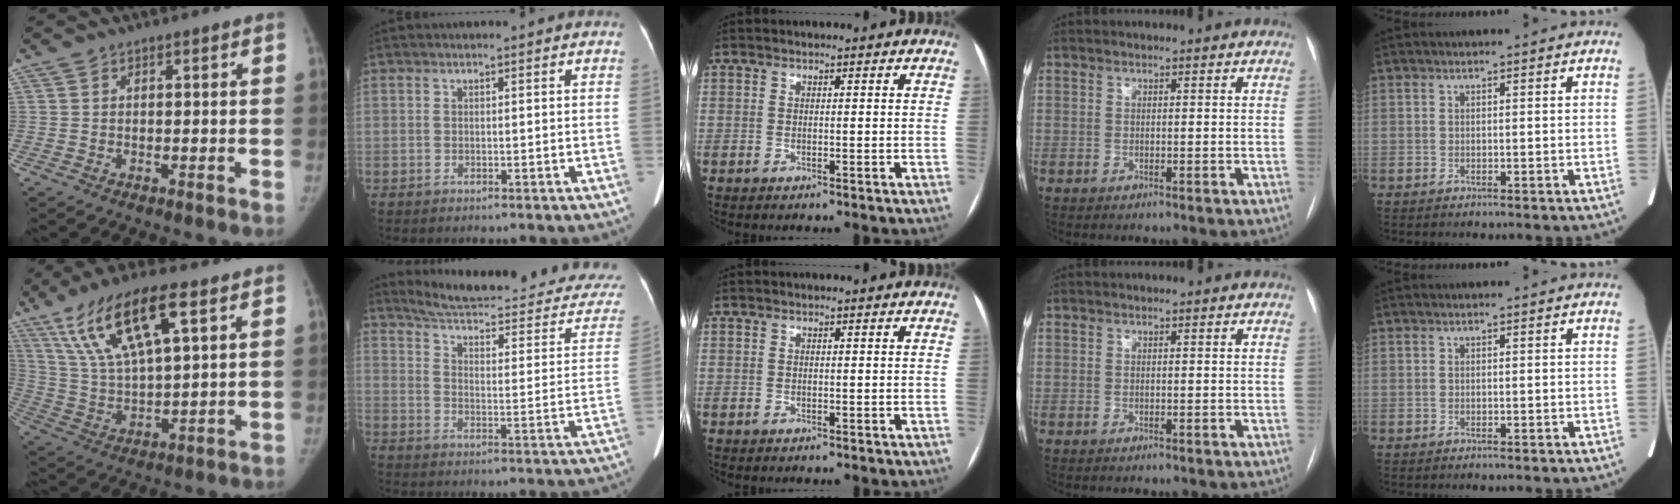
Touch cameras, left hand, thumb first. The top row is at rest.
{"thumb": {"total": 17.3, "force": [8.7, 5.4, 14.0], "torque": [-0.258, -0.015, 0.167]}, "index": {"total": 26.9, "force": [25.7, 2.9, 7.3], "torque": [-0.094, -0.105, 0.315]}}